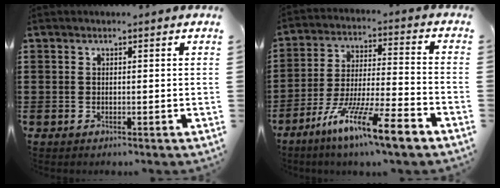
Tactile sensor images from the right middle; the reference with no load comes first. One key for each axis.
{"total": 12.2, "fx": -9.1, "fy": 1.1, "fz": 8.1, "tx": -0.150, "ty": 0.014, "tz": -0.170}